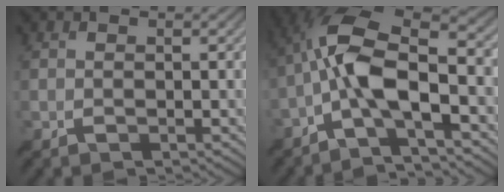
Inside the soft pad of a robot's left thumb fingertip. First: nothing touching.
{"total": 11.4, "force": [-2.4, 3.6, 10.5], "torque": [-0.210, 0.009, -0.057]}